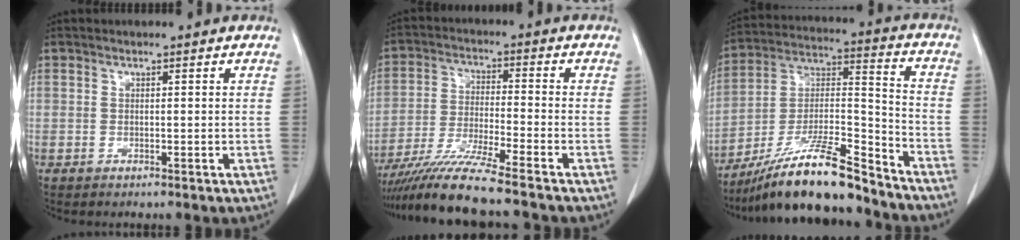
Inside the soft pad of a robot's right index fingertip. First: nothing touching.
{"total": 10.3, "force": [-8.6, -1.5, 5.6], "torque": [-0.103, -0.029, -0.158]}
{"total": 17.6, "force": [-14.7, 1.9, 9.5], "torque": [-0.183, 0.003, -0.263]}